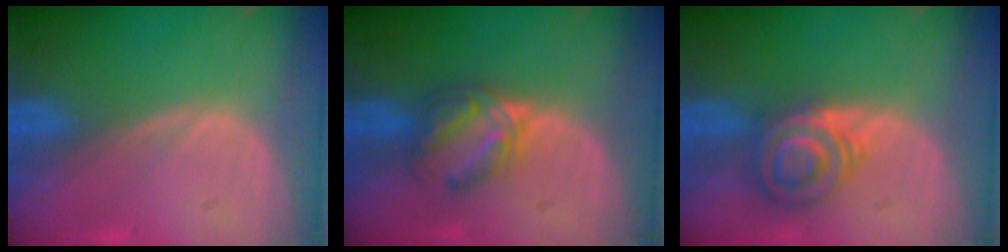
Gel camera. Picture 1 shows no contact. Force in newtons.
{"total": 6.1, "press": 5.3, "slide": 3.1}
{"total": 5.7, "press": 5.6, "slide": 1.0}